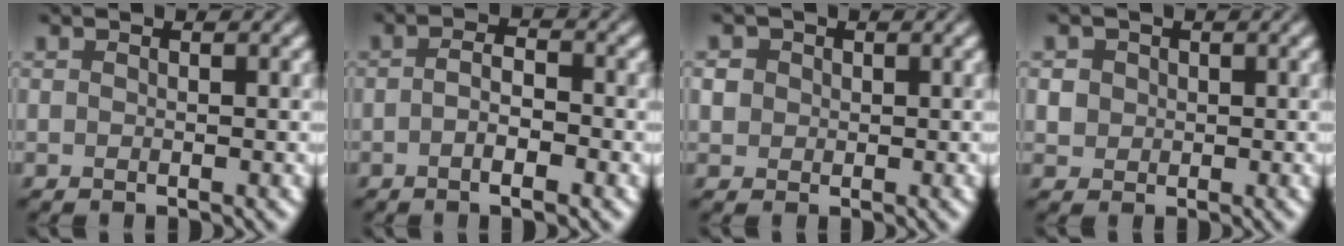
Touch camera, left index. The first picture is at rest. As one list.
[{"total": 2.9, "force": [-1.0, 0.8, 2.6], "torque": [-0.045, 0.001, -0.021]}, {"total": 2.4, "force": [0.5, 2.2, 0.9], "torque": [-0.013, 0.016, 0.004]}, {"total": 2.6, "force": [0.8, 2.3, 1.0], "torque": [-0.015, 0.012, 0.010]}]